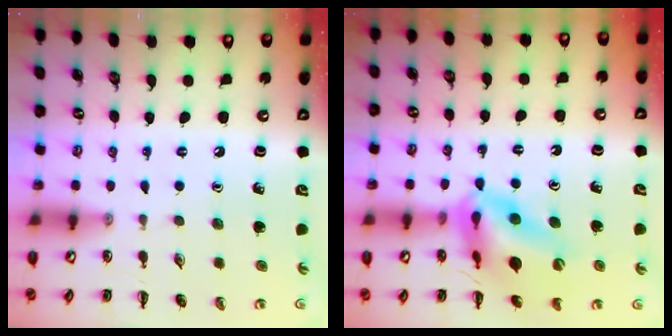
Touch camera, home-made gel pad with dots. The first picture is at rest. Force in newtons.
{"total": 14.4, "press": 13.6, "slide": 4.8}